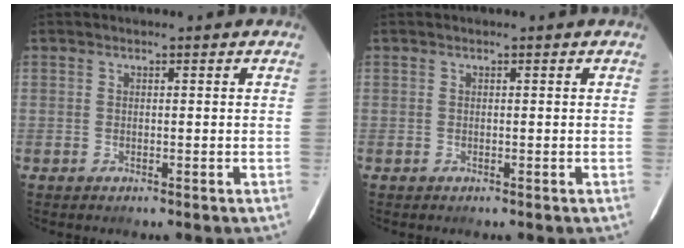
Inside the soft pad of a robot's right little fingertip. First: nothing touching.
{"total": 0.0}